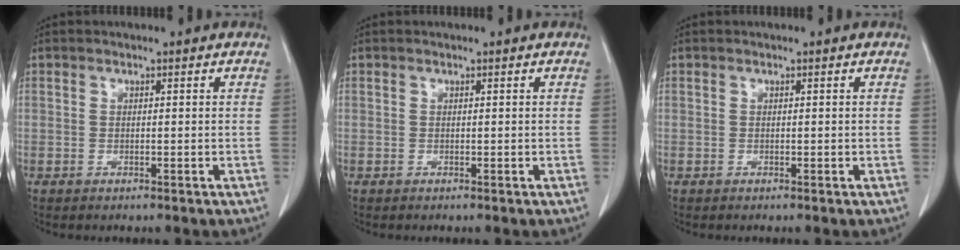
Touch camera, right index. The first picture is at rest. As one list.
[{"total": 0.0}, {"total": 0.0}]